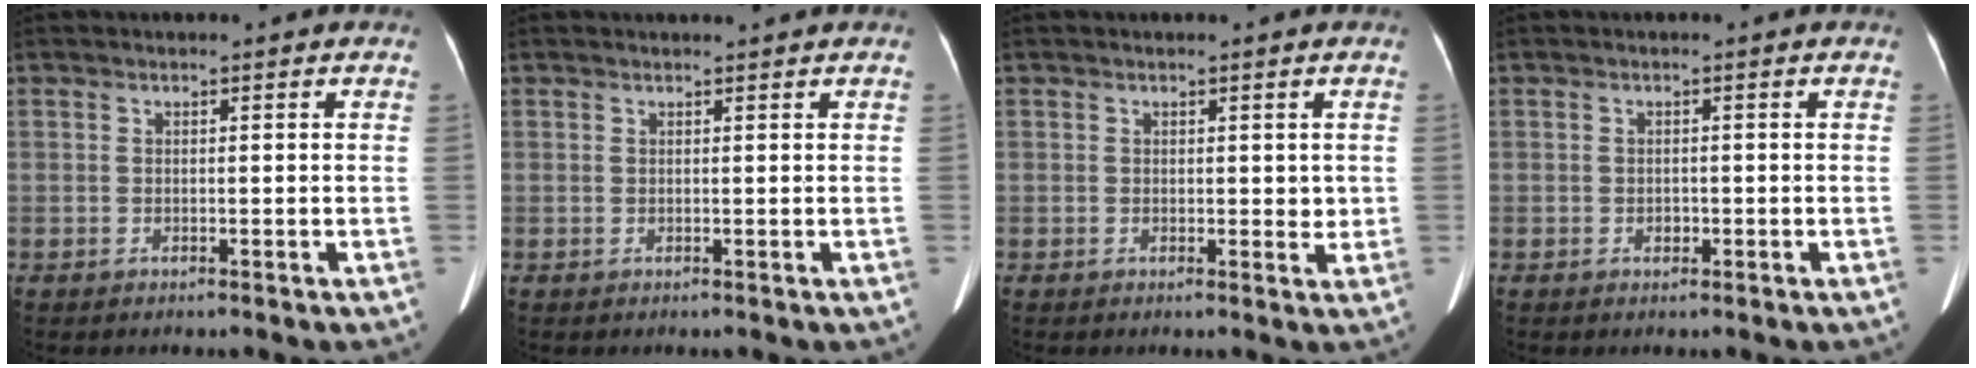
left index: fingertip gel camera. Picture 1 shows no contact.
{"total": 2.1, "force": [2.0, -0.3, 0.6], "torque": [-0.007, 0.011, 0.031]}
{"total": 2.1, "force": [0.9, 1.1, 1.5], "torque": [-0.021, -0.004, 0.015]}
{"total": 0.7, "force": [-0.4, 0.6, 0.2], "torque": [-0.008, -0.002, -0.006]}